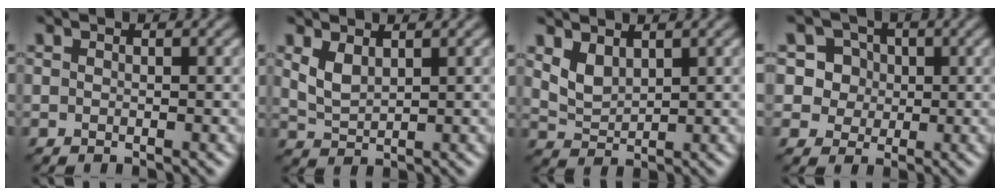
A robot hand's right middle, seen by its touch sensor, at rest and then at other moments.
{"total": 2.2, "force": [1.3, 1.1, 1.5], "torque": [-0.038, -0.003, 0.032]}
{"total": 2.4, "force": [1.5, 1.3, 1.4], "torque": [-0.033, -0.006, 0.037]}
{"total": 5.6, "force": [1.8, 4.9, 1.8], "torque": [-0.020, 0.019, 0.020]}